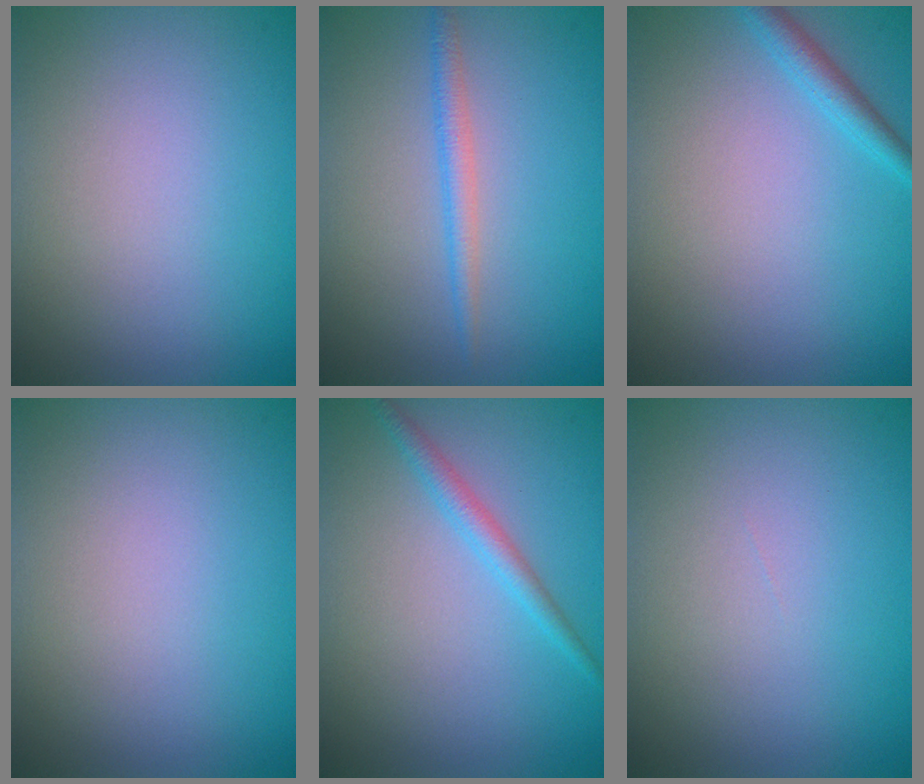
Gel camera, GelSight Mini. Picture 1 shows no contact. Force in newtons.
{"total": 1.6, "press": 1.6, "slide": 0.1}
{"total": 1.8, "press": 1.8, "slide": 0.0}
{"total": 0.0}
{"total": 1.8, "press": 1.8, "slide": 0.1}
{"total": 0.0}